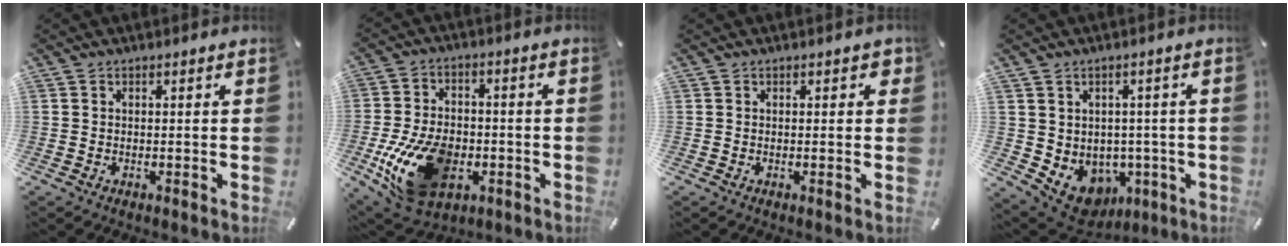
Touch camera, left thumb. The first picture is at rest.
{"total": 18.0, "force": [-5.0, 12.1, 12.3], "torque": [-0.248, 0.010, -0.080]}
{"total": 0.9, "force": [0.2, 0.7, 0.6], "torque": [-0.003, 0.002, 0.001]}
{"total": 6.8, "force": [-1.0, 6.4, 2.0], "torque": [-0.043, -0.021, -0.005]}